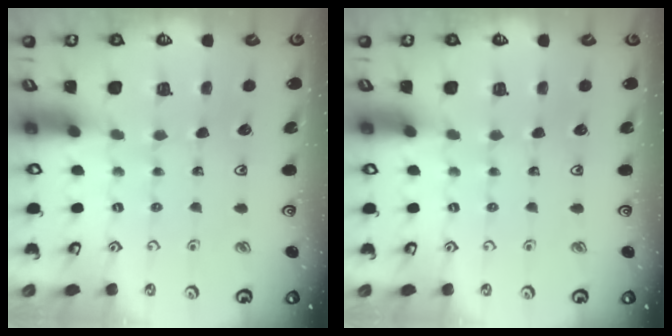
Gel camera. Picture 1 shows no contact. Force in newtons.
{"total": 0.0}